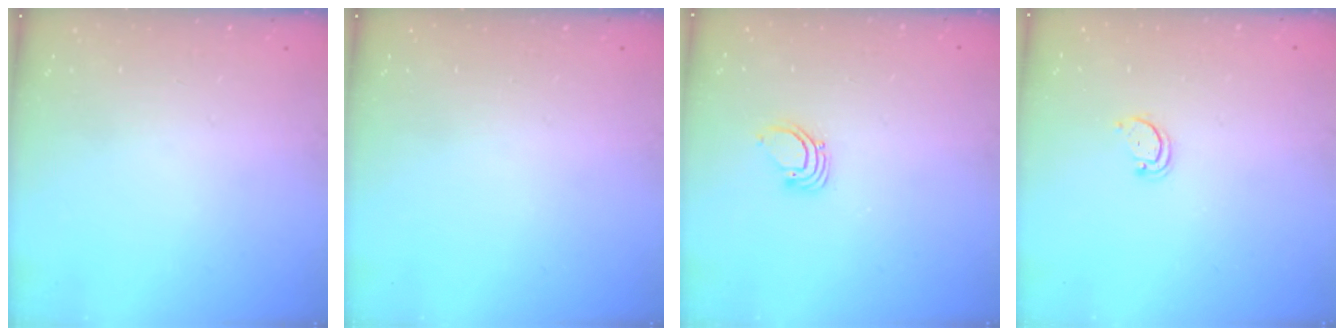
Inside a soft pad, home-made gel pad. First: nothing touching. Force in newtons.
{"total": 0.0}
{"total": 2.7, "press": 2.7, "slide": 0.1}
{"total": 1.9, "press": 1.9, "slide": 0.2}